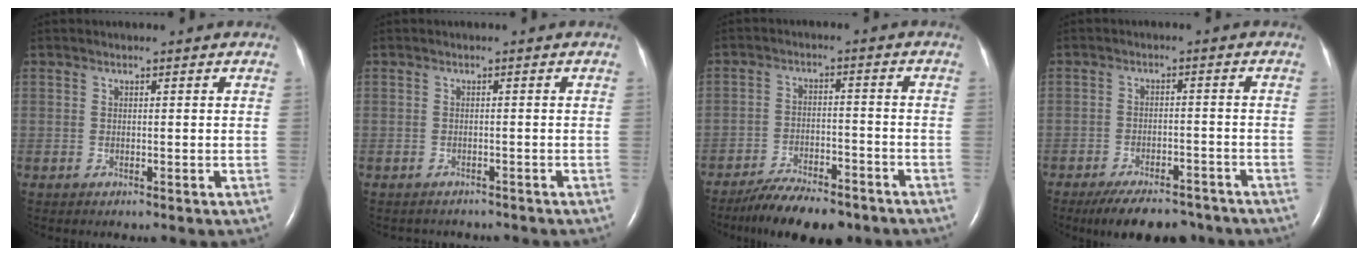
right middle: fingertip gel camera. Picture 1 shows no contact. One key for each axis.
{"total": 2.9, "fx": -2.7, "fy": 1.0, "fz": 0.4, "tx": -0.007, "ty": -0.003, "tz": -0.032}
{"total": 11.0, "fx": -9.3, "fy": 2.9, "fz": 5.2, "tx": -0.079, "ty": -0.008, "tz": -0.146}
{"total": 10.8, "fx": -9.1, "fy": 3.5, "fz": 4.5, "tx": -0.064, "ty": -0.003, "tz": -0.132}